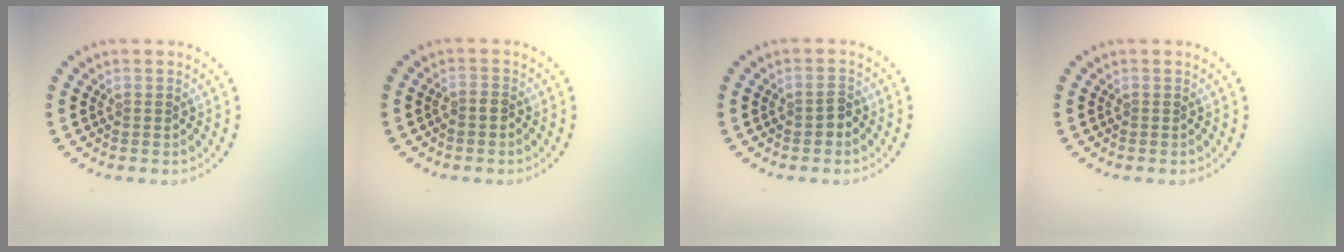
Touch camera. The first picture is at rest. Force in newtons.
{"total": 0.8, "press": 0.6, "slide": 0.5}
{"total": 1.3, "press": 1.3, "slide": 0.3}
{"total": 0.0}